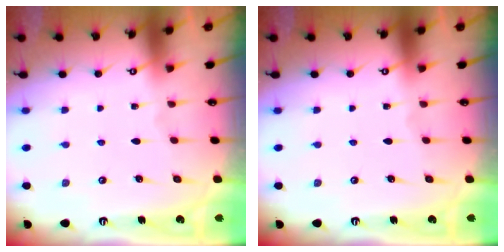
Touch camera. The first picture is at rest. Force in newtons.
{"total": 0.0}